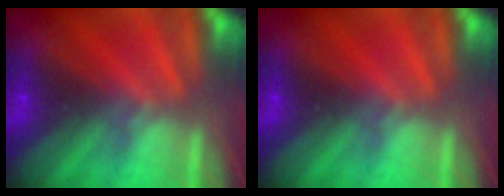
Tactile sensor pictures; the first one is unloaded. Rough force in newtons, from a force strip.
{"total": 0.0}